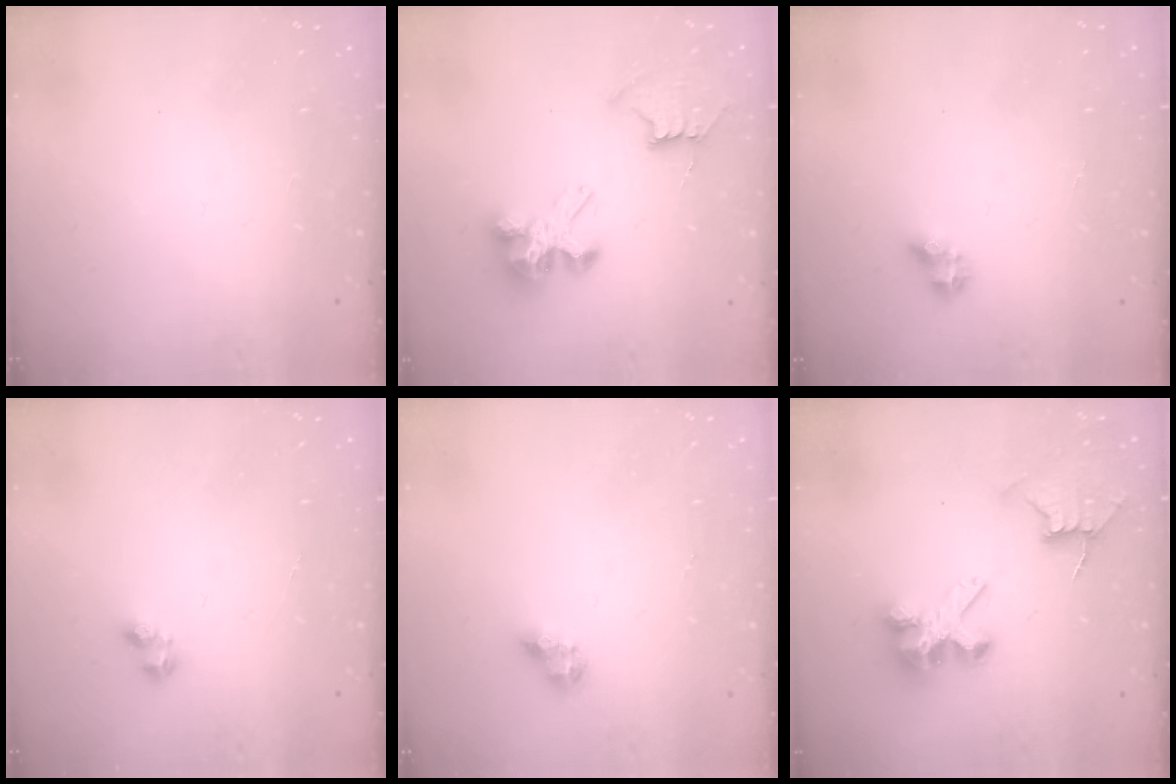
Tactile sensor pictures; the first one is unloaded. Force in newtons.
{"total": 8.0, "press": 8.0, "slide": 0.5}
{"total": 4.9, "press": 4.9, "slide": 0.5}
{"total": 2.5, "press": 2.3, "slide": 0.9}
{"total": 6.7, "press": 6.7, "slide": 0.8}
{"total": 8.7, "press": 8.6, "slide": 0.7}